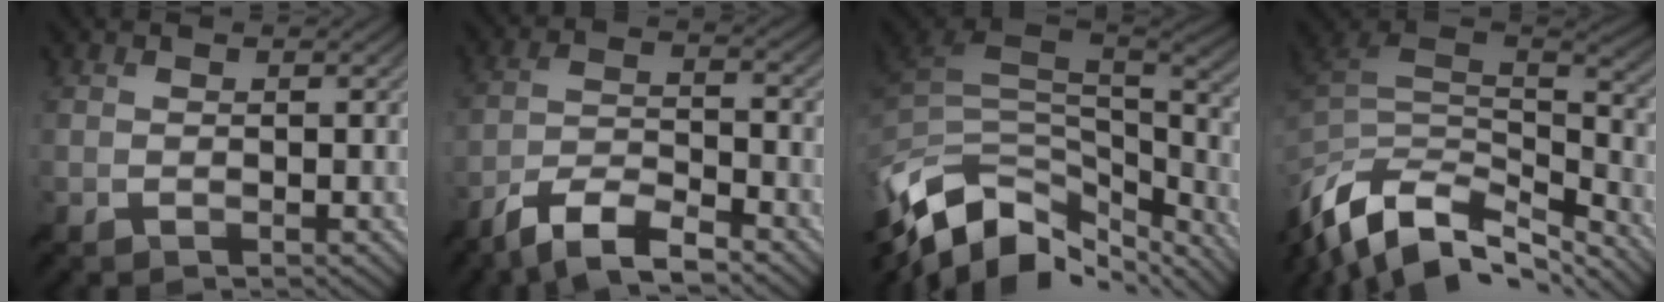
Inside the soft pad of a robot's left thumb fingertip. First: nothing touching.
{"total": 8.1, "force": [-6.2, 2.0, 4.7], "torque": [-0.094, 0.004, -0.126]}
{"total": 14.2, "force": [-7.8, 7.7, 9.0], "torque": [-0.232, -0.025, -0.126]}
{"total": 14.5, "force": [-8.0, 7.2, 9.7], "torque": [-0.260, -0.019, -0.136]}